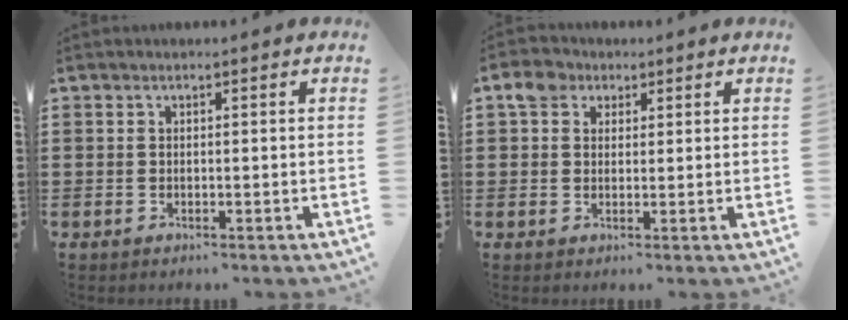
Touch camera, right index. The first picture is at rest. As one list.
[{"total": 4.1, "force": [2.0, 3.2, 1.5], "torque": [-0.045, 0.014, 0.037]}]